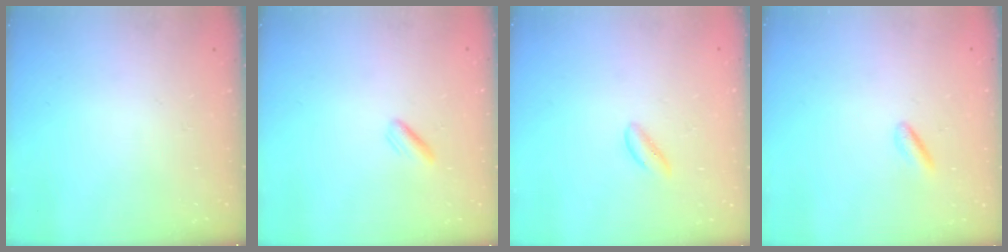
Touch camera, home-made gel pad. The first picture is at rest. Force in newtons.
{"total": 2.0, "press": 1.9, "slide": 0.7}
{"total": 1.3, "press": 1.2, "slide": 0.5}
{"total": 1.0, "press": 0.8, "slide": 0.6}